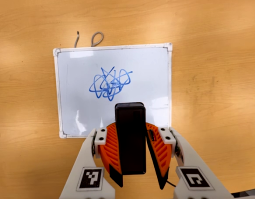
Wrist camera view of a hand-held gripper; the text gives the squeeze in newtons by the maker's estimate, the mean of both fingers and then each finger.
{"total": 6.7, "left": 6.7, "right": 6.6}